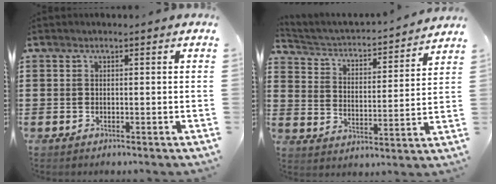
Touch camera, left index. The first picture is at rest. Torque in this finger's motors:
{"motor_torque": [0.15, 0.24, 0.04, 0.01]}